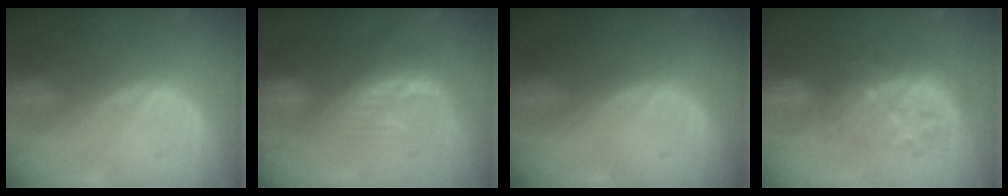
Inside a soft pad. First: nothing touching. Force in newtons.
{"total": 8.0, "press": 7.4, "slide": 3.1}
{"total": 0.0}
{"total": 8.8, "press": 7.7, "slide": 4.2}